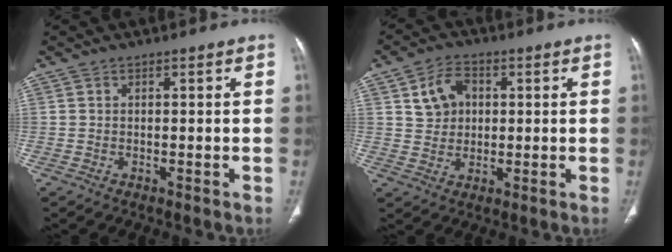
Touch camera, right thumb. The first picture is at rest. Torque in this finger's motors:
{"motor_torque": [-0.50, 0.81, 0.06, -0.03, 0.15]}